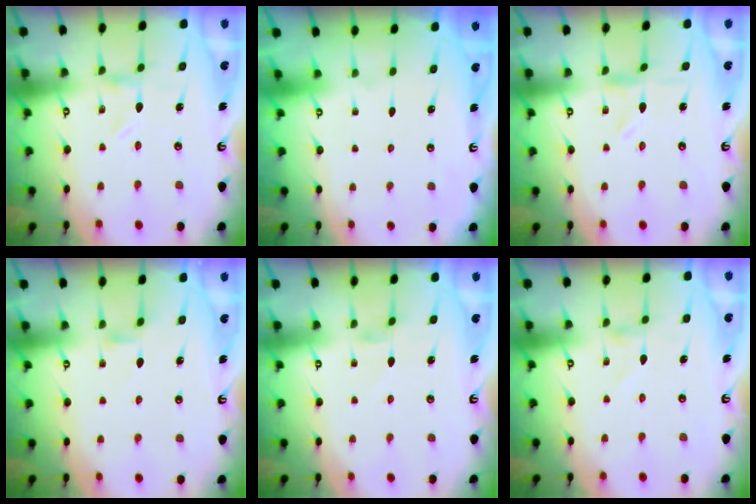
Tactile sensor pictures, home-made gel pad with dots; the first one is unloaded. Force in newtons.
{"total": 1.6, "press": 1.6, "slide": 0.2}
{"total": 0.0}
{"total": 2.2, "press": 2.1, "slide": 0.5}
{"total": 0.5, "press": 0.4, "slide": 0.3}
{"total": 0.0}